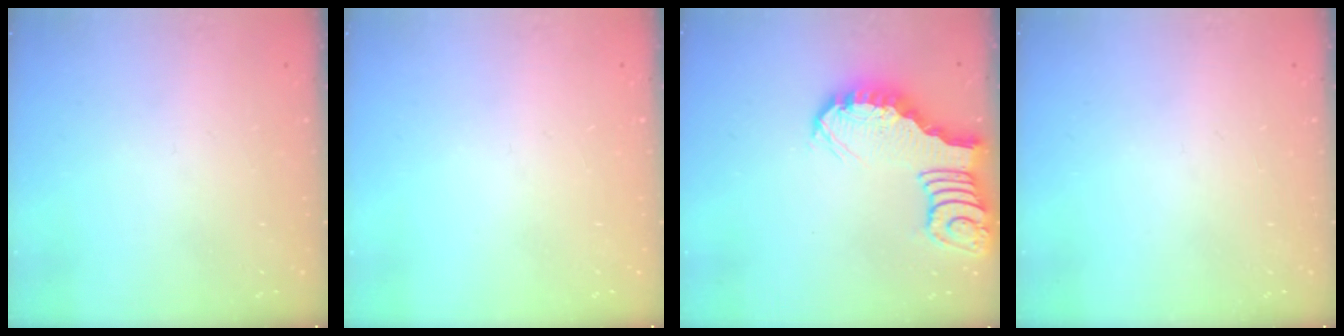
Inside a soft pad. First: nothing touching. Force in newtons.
{"total": 0.0}
{"total": 3.2, "press": 3.2, "slide": 0.3}
{"total": 0.0}